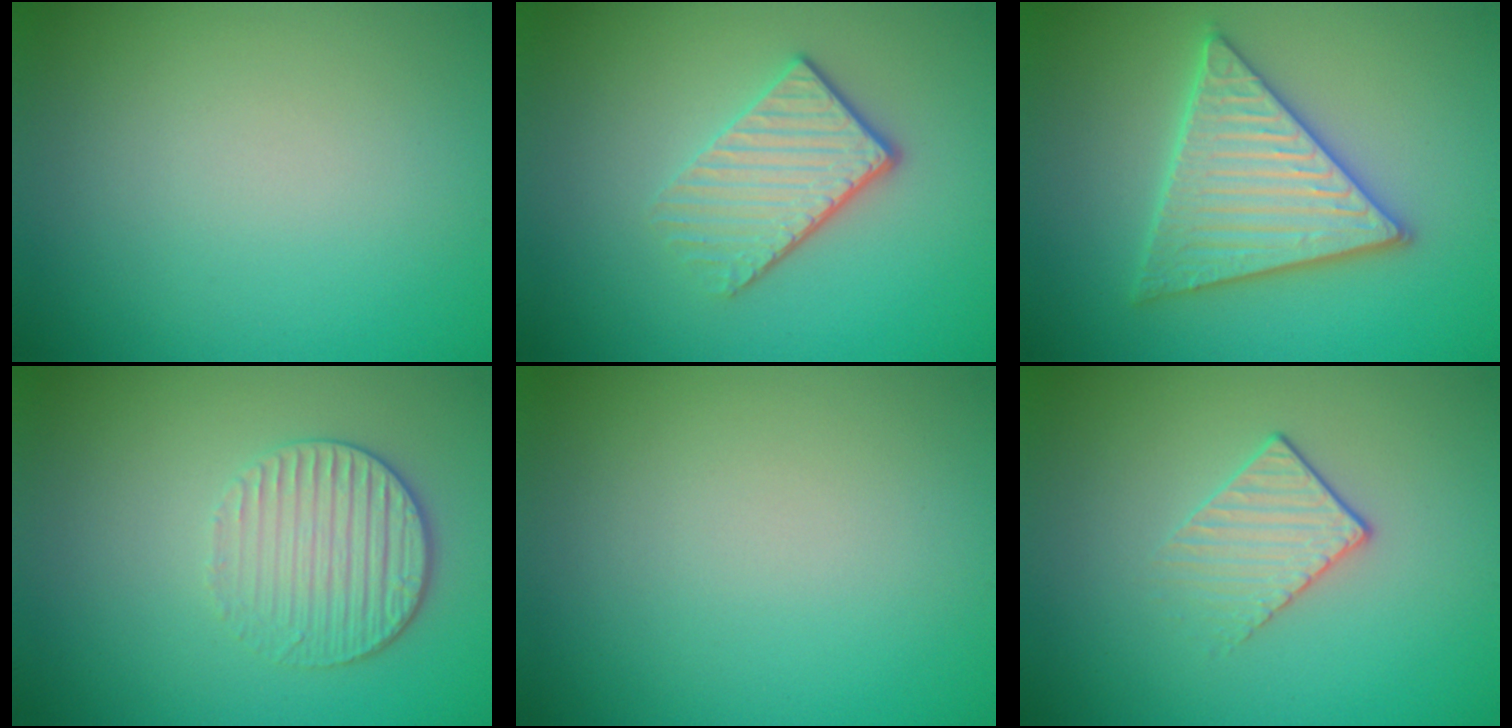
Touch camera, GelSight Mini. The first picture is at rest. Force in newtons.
{"total": 3.8, "press": 2.8, "slide": 2.5}
{"total": 5.6, "press": 5.5, "slide": 0.7}
{"total": 3.3, "press": 2.8, "slide": 1.8}
{"total": 0.0}
{"total": 1.6, "press": 1.1, "slide": 1.1}